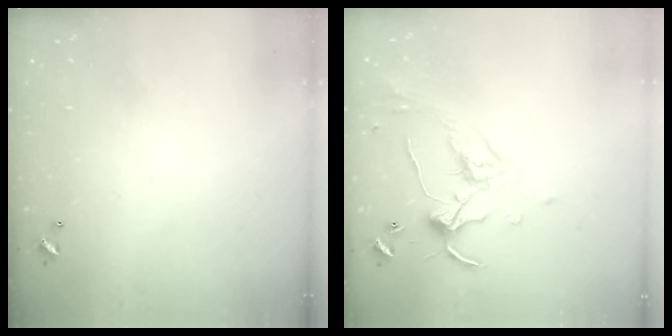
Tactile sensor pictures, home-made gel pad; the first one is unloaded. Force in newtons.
{"total": 1.2, "press": 0.8, "slide": 0.8}